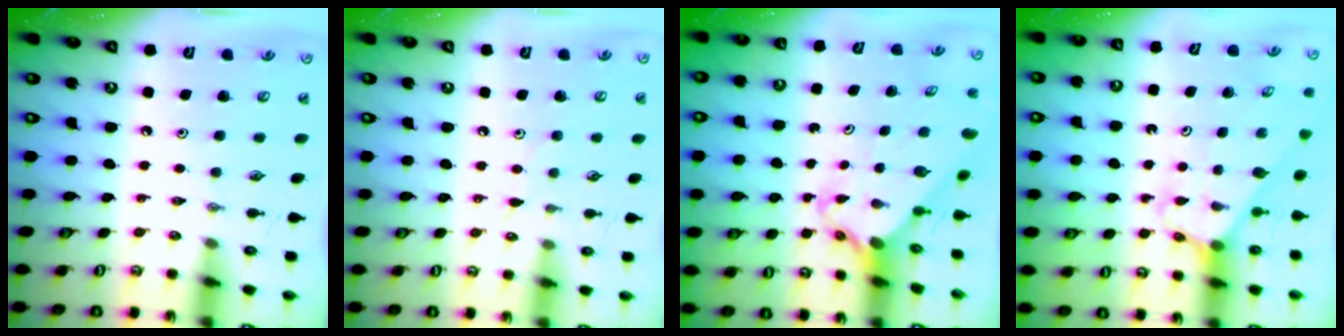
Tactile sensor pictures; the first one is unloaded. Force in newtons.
{"total": 4.1, "press": 4.1, "slide": 0.6}
{"total": 2.8, "press": 2.7, "slide": 0.2}
{"total": 3.1, "press": 3.1, "slide": 0.2}